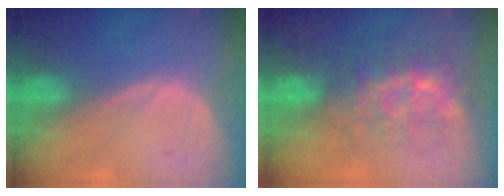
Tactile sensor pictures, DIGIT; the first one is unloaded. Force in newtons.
{"total": 7.6, "press": 7.0, "slide": 3.0}